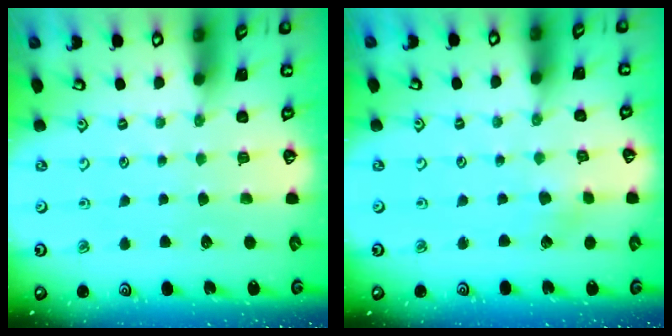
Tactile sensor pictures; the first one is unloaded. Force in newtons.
{"total": 1.5, "press": 1.5, "slide": 0.2}